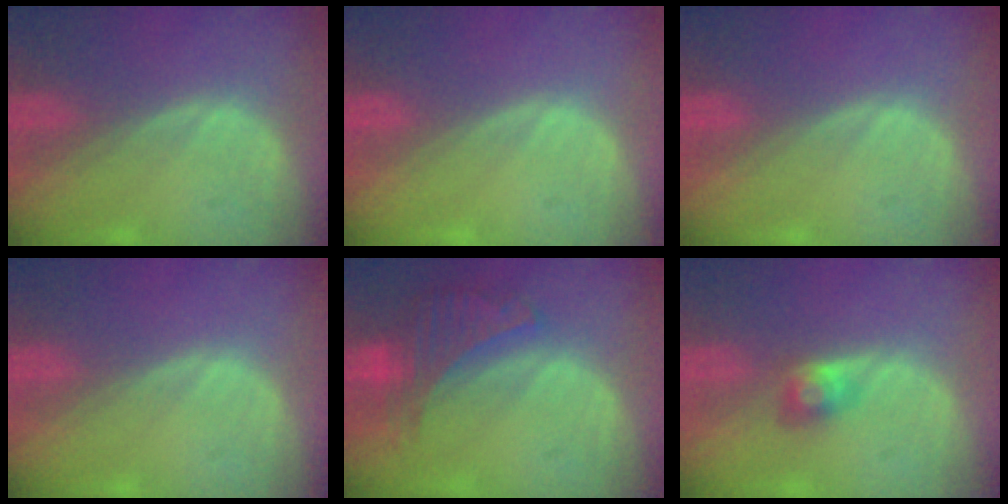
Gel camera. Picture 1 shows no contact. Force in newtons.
{"total": 0.0}
{"total": 0.0}
{"total": 0.0}
{"total": 6.5, "press": 6.0, "slide": 2.4}
{"total": 2.6, "press": 2.5, "slide": 0.7}